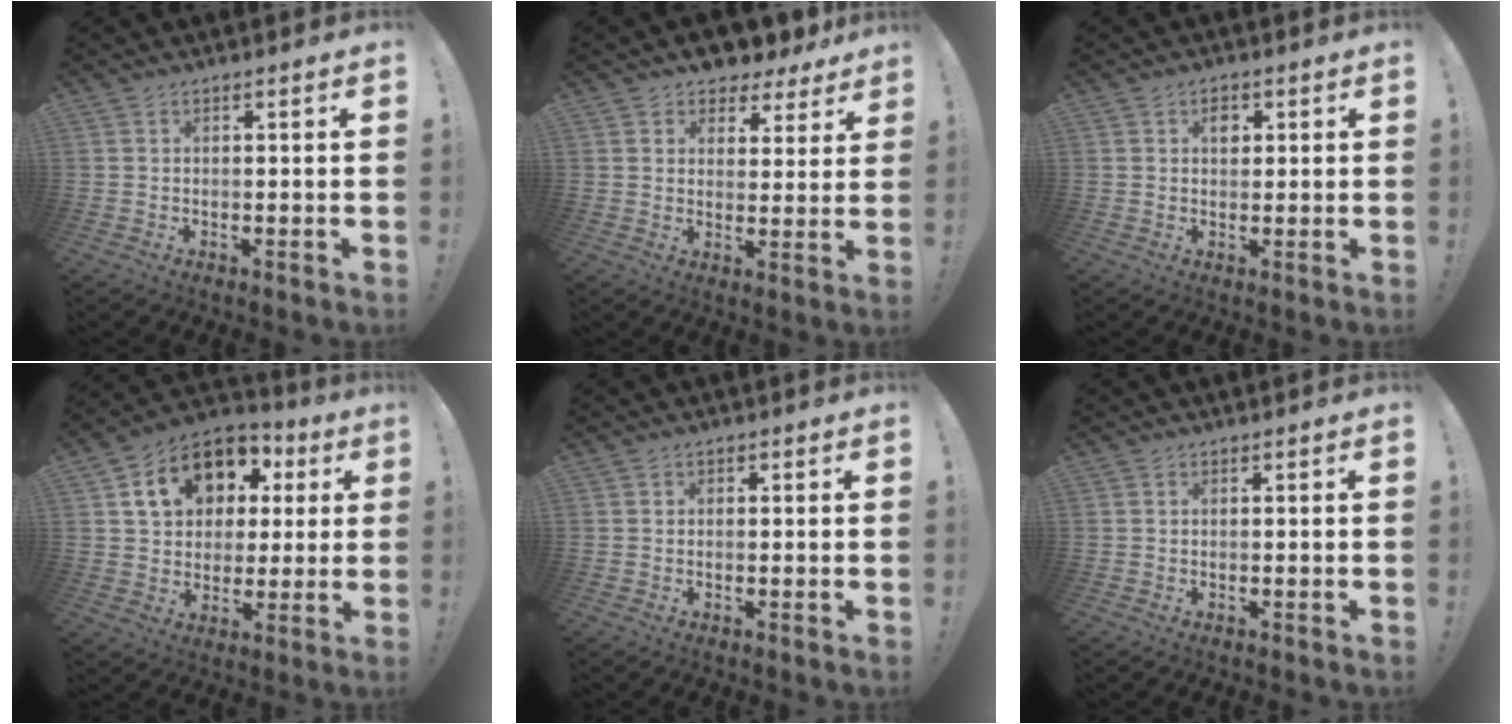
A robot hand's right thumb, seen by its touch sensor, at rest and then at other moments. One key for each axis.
{"total": 6.3, "fx": 5.3, "fy": 3.4, "fz": 0.9, "tx": -0.008, "ty": -0.047, "tz": 0.097}
{"total": 3.0, "fx": 0.8, "fy": 2.2, "fz": 1.9, "tx": -0.017, "ty": -0.002, "tz": 0.008}
{"total": 16.7, "fx": 6.1, "fy": 12.5, "fz": 9.1, "tx": -0.144, "ty": -0.011, "tz": 0.122}
{"total": 0.9, "fx": -0.2, "fy": 0.8, "fz": 0.3, "tx": -0.005, "ty": 0.003, "tz": -0.004}
{"total": 0.0}